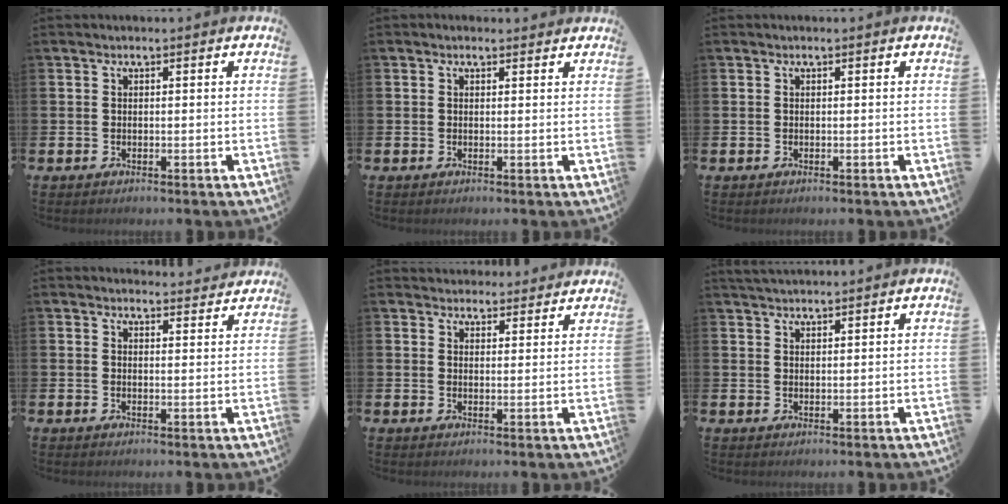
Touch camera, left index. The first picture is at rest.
{"total": 0.7, "force": [0.6, 0.3, 0.2], "torque": [0.005, -0.001, 0.008]}
{"total": 0.0}
{"total": 2.4, "force": [2.4, 0.5, -0.1], "torque": [0.017, -0.019, 0.039]}
{"total": 3.4, "force": [3.2, 1.0, -0.3], "torque": [0.008, -0.016, 0.058]}
{"total": 2.3, "force": [2.2, 0.3, 0.3], "torque": [-0.006, -0.006, 0.041]}